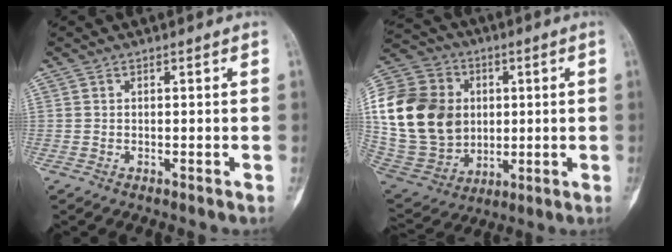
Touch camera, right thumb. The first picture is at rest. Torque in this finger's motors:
{"motor_torque": [-0.18, 1.40, 1.83, 0.10, 0.20]}